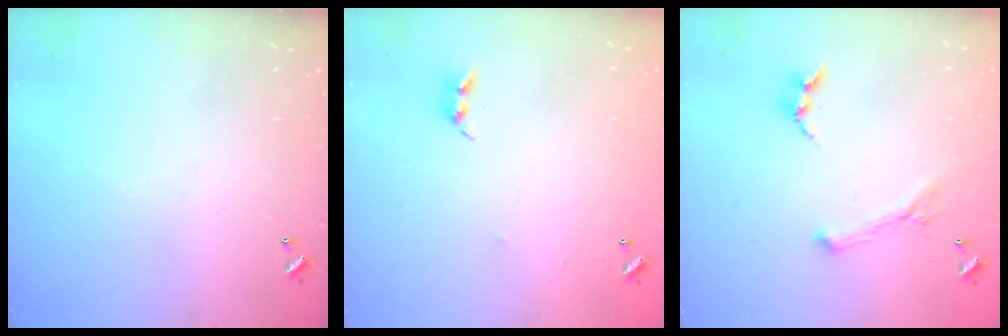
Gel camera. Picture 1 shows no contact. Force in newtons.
{"total": 7.4, "press": 7.4, "slide": 0.5}
{"total": 1.6, "press": 1.5, "slide": 0.4}